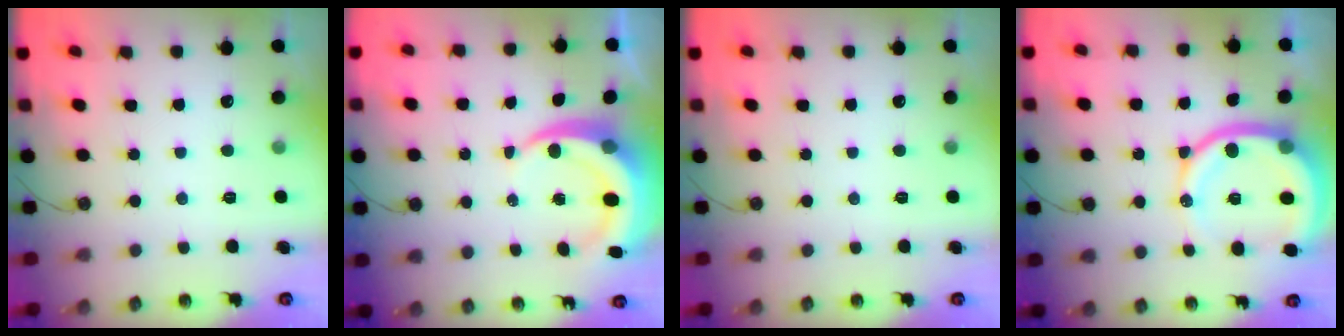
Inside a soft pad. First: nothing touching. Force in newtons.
{"total": 8.8, "press": 8.8, "slide": 1.2}
{"total": 0.0}
{"total": 16.6, "press": 16.4, "slide": 2.2}